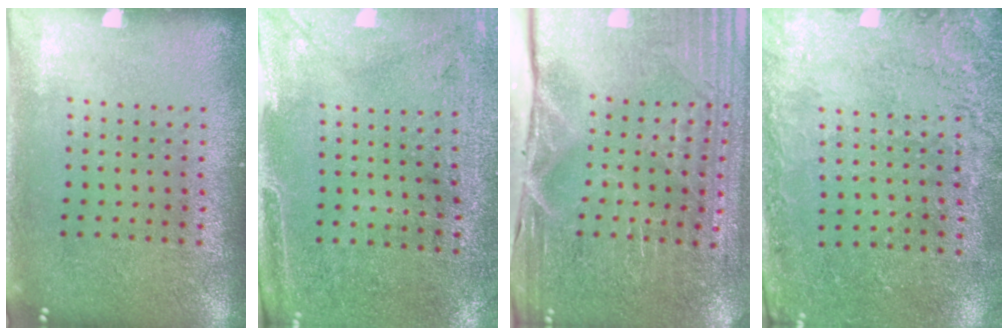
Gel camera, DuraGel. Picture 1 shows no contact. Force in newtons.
{"total": 2.9, "press": 2.5, "slide": 1.6}
{"total": 4.3, "press": 4.1, "slide": 1.0}
{"total": 2.6, "press": 2.3, "slide": 1.2}